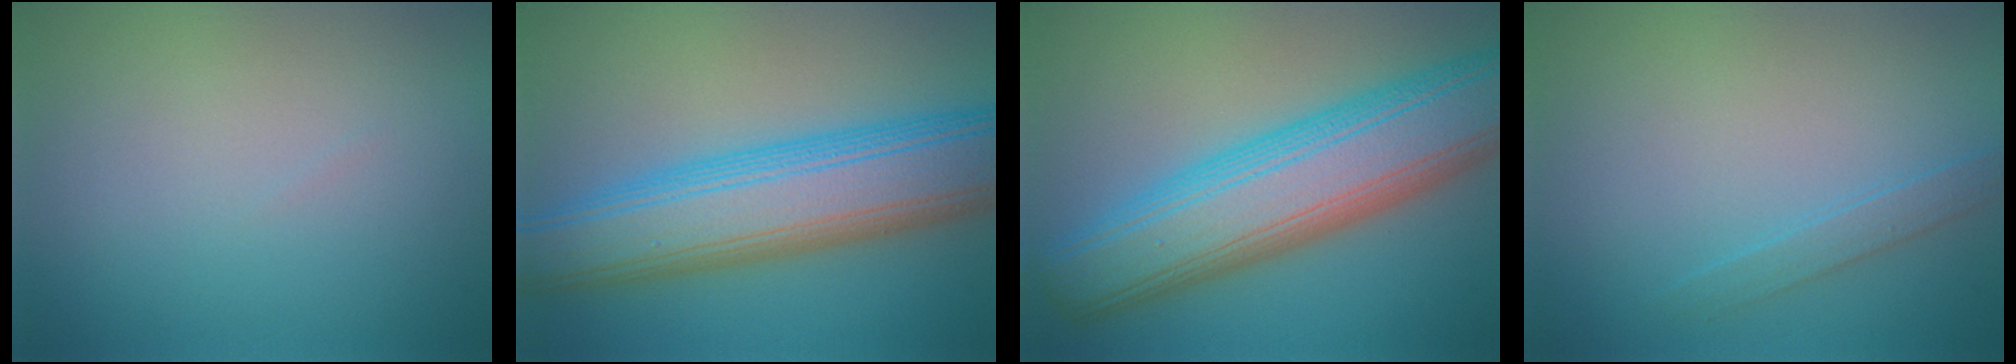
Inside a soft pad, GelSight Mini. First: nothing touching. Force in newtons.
{"total": 10.5, "press": 10.5, "slide": 0.2}
{"total": 11.4, "press": 11.4, "slide": 0.1}
{"total": 1.3, "press": 1.3, "slide": 0.1}